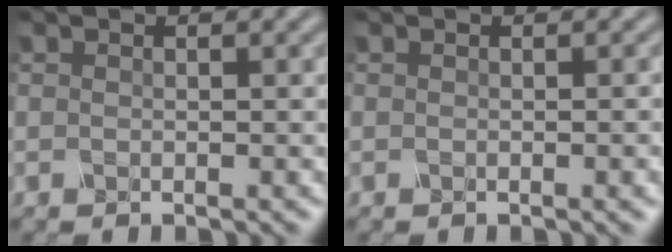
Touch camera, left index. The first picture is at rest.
{"total": 1.6, "force": [-0.1, 0.4, 1.5], "torque": [-0.014, 0.000, -0.004]}